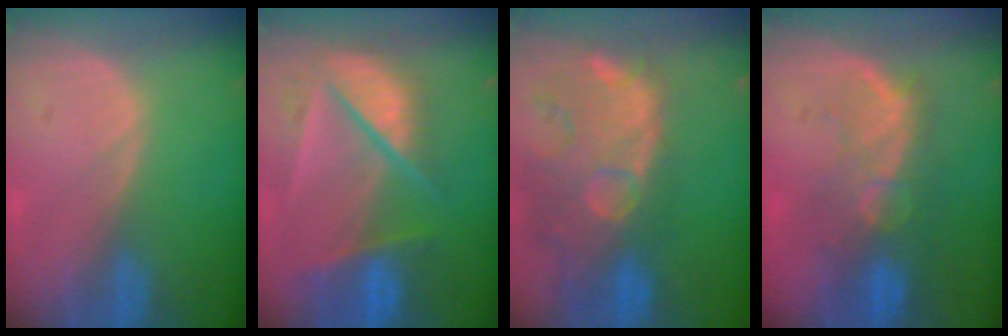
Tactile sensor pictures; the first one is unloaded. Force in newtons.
{"total": 9.8, "press": 8.4, "slide": 5.1}
{"total": 14.4, "press": 11.8, "slide": 8.3}
{"total": 10.1, "press": 8.6, "slide": 5.4}